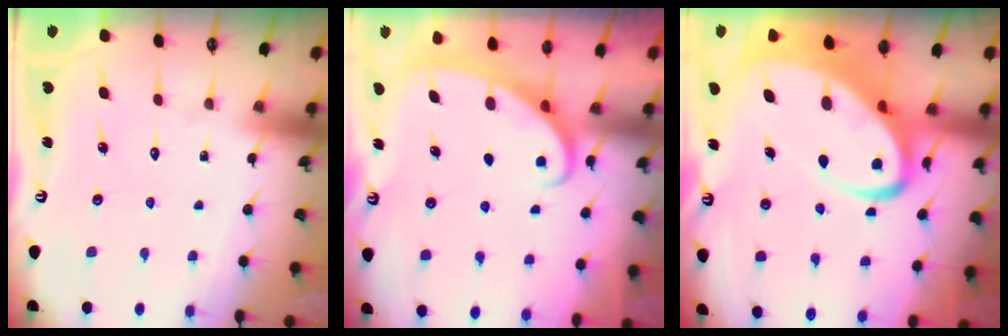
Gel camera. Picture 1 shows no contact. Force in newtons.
{"total": 2.6, "press": 2.6, "slide": 0.4}
{"total": 9.3, "press": 9.3, "slide": 1.0}